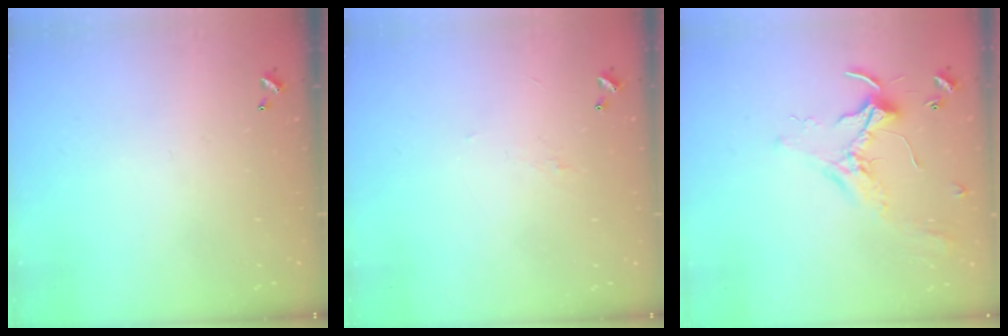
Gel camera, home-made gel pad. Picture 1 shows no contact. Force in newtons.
{"total": 1.5, "press": 1.4, "slide": 0.5}
{"total": 2.2, "press": 2.1, "slide": 0.4}